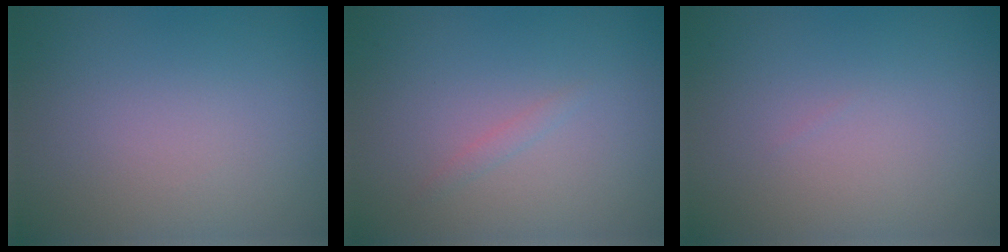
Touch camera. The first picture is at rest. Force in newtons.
{"total": 0.7, "press": 0.7, "slide": 0.1}
{"total": 0.0}